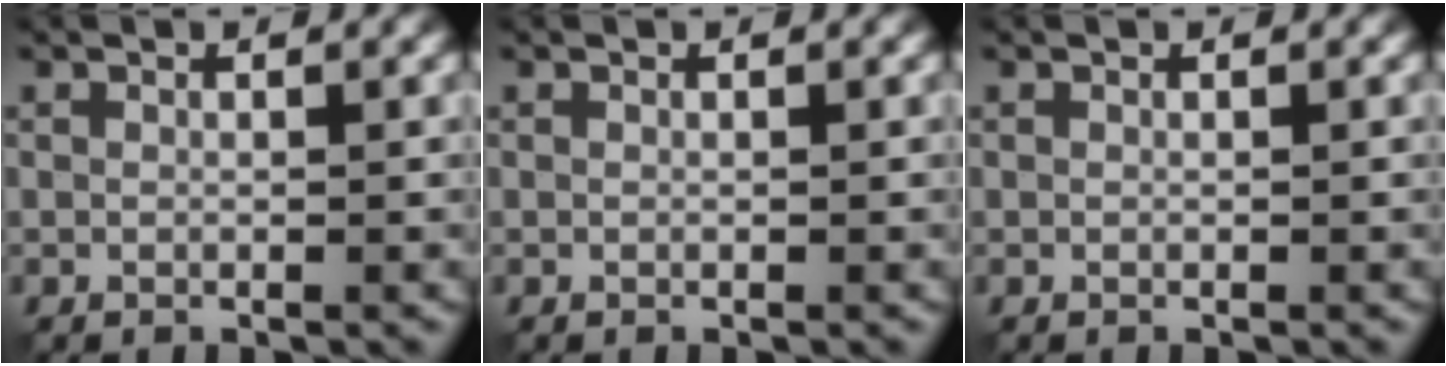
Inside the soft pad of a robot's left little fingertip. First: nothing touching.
{"total": 0.0}
{"total": 0.0}